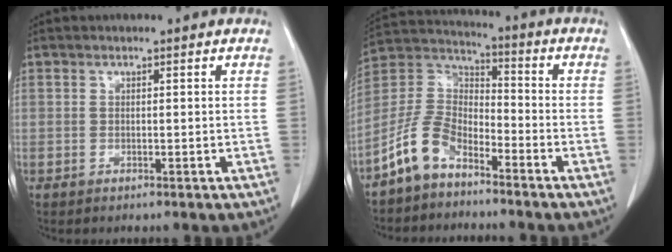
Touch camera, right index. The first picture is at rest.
{"total": 10.0, "force": [-6.7, 4.9, 5.5], "torque": [-0.138, 0.020, -0.140]}